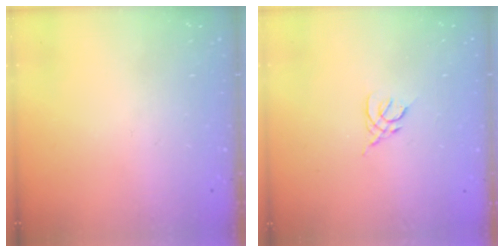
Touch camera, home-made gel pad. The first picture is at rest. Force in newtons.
{"total": 2.8, "press": 2.8, "slide": 0.7}